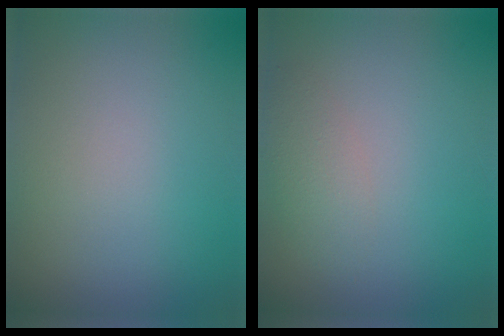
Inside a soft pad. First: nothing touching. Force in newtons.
{"total": 2.0, "press": 2.0, "slide": 0.0}